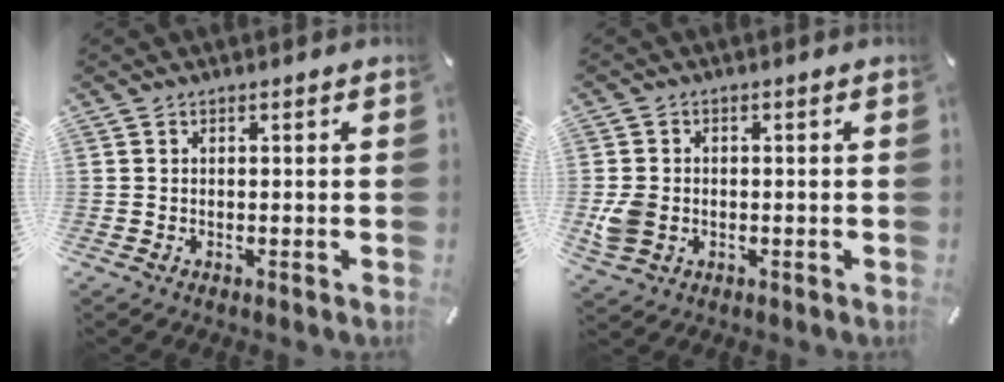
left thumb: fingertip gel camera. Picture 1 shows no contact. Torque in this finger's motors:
{"motor_torque": [0.90, 1.22, 0.21, -0.18, 0.17]}